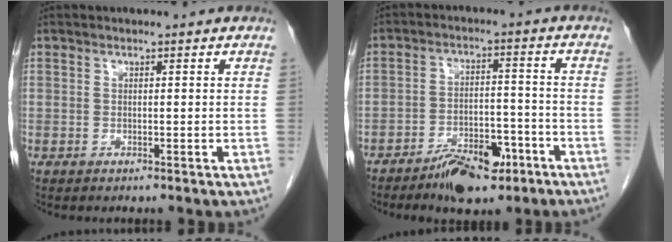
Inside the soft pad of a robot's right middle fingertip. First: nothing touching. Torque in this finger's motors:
{"motor_torque": [0.34, -0.30, 0.08, 0.04]}